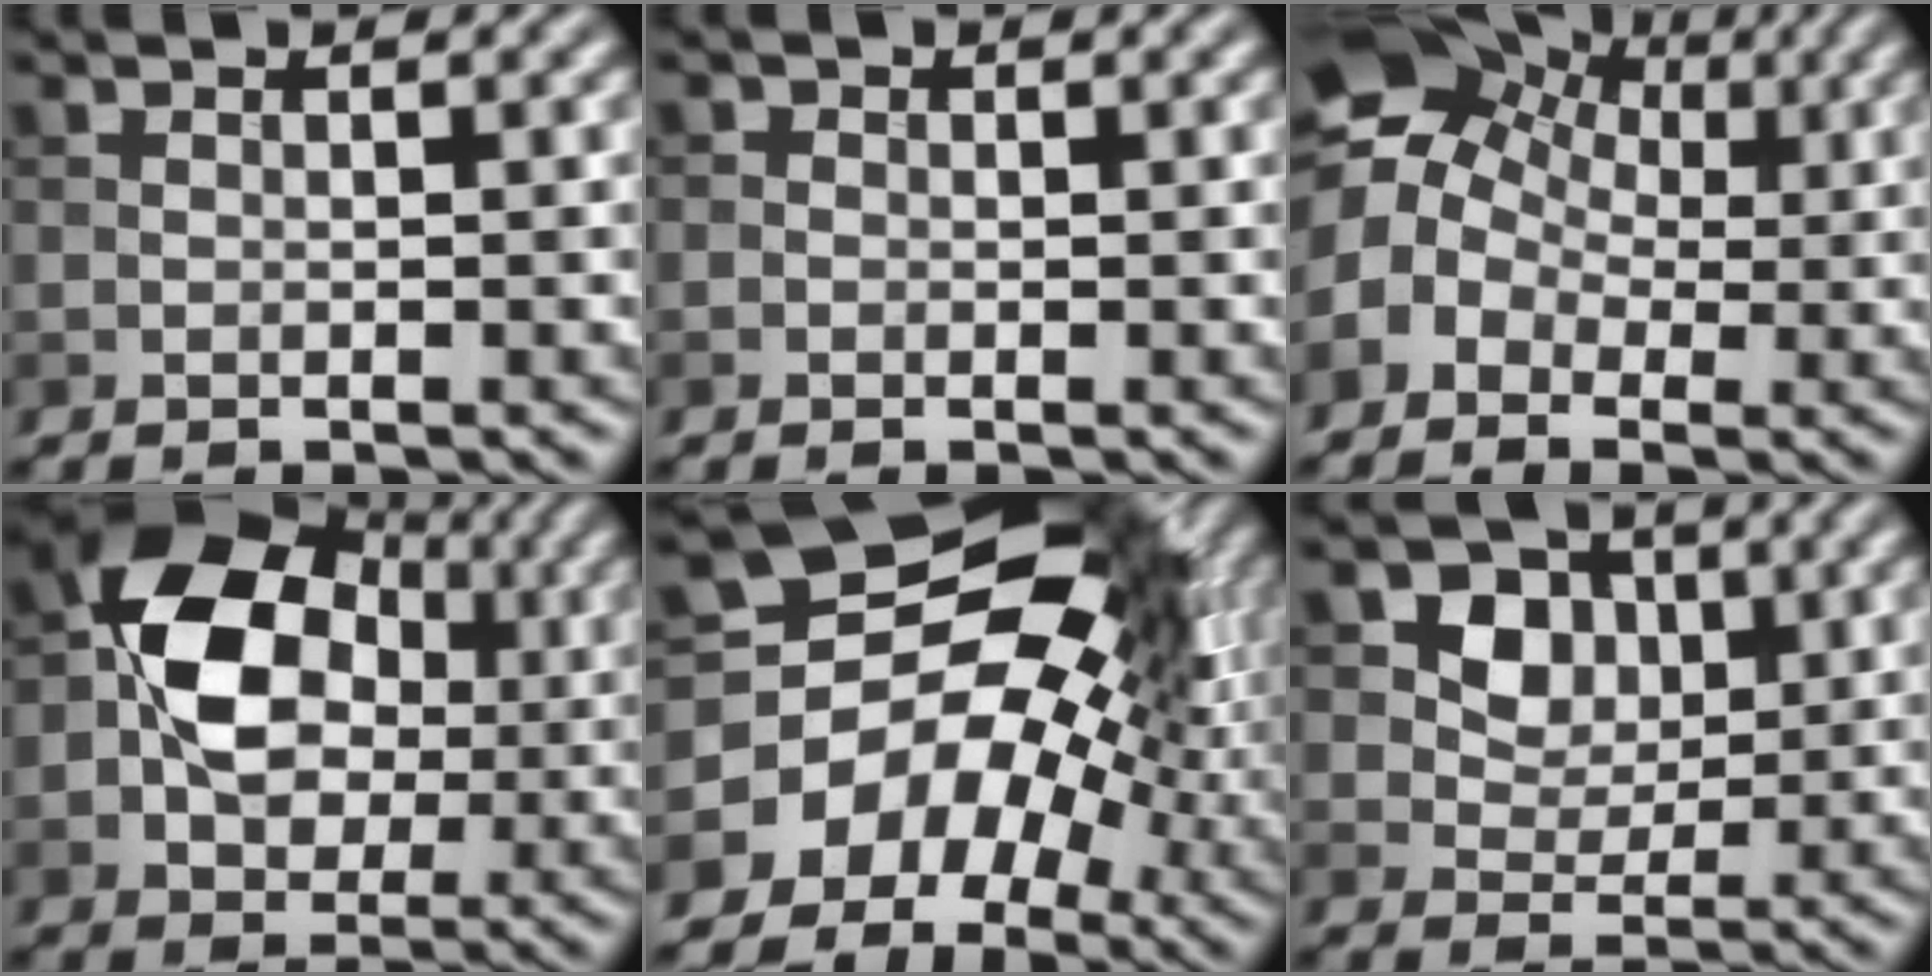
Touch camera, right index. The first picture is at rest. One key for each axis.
{"total": 0.6, "fx": -0.1, "fy": 0.5, "fz": 0.1, "tx": 0.001, "ty": -0.005, "tz": -0.006}
{"total": 8.9, "fx": 1.7, "fy": 7.1, "fz": 5.1, "tx": -0.097, "ty": 0.030, "tz": 0.001}
{"total": 9.9, "fx": 0.1, "fy": 7.5, "fz": 6.5, "tx": -0.108, "ty": 0.011, "tz": -0.011}
{"total": 12.2, "fx": -1.9, "fy": 9.6, "fz": 7.2, "tx": -0.092, "ty": 0.012, "tz": -0.047}
{"total": 4.4, "fx": 1.2, "fy": 3.7, "fz": 2.1, "tx": -0.029, "ty": -0.001, "tz": 0.016}